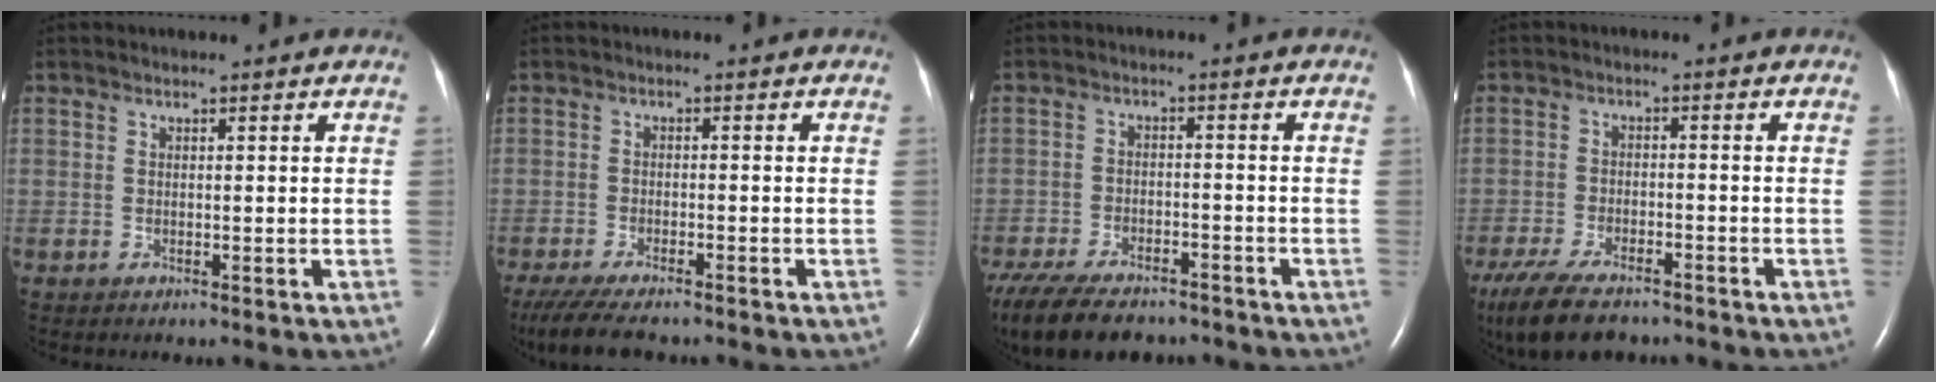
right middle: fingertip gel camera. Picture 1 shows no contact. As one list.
[{"total": 9.2, "force": [-7.6, 2.0, 4.8], "torque": [-0.081, -0.019, -0.121]}, {"total": 16.9, "force": [-13.1, 6.9, 8.2], "torque": [-0.211, -0.027, -0.196]}, {"total": 12.3, "force": [-9.5, 4.3, 6.6], "torque": [-0.136, -0.020, -0.153]}]